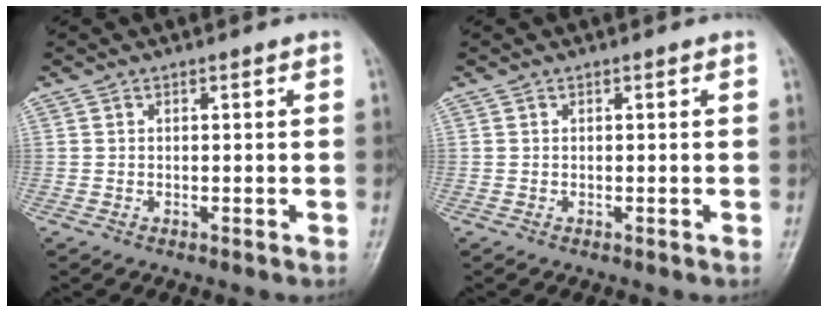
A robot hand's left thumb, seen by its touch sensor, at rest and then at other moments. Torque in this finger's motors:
{"motor_torque": [0.01, 0.01, -0.01, -0.01, 0.00]}